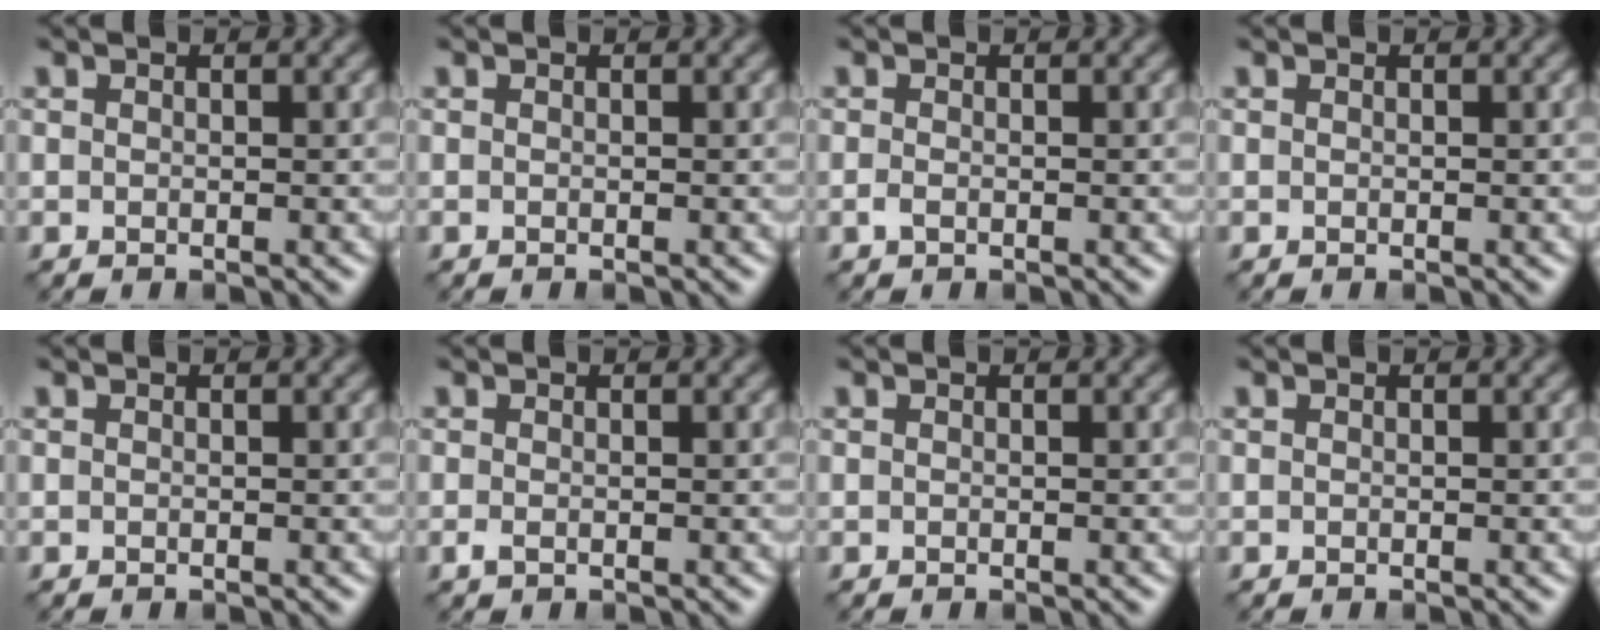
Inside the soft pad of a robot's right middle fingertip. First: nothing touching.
{"total": 0.0}
{"total": 0.7, "force": [-0.3, 0.3, 0.5], "torque": [-0.013, -0.003, -0.007]}
{"total": 0.0}
{"total": 0.0}
{"total": 0.7, "force": [-0.2, 0.3, 0.5], "torque": [-0.016, -0.004, -0.004]}
{"total": 0.0}
{"total": 0.0}